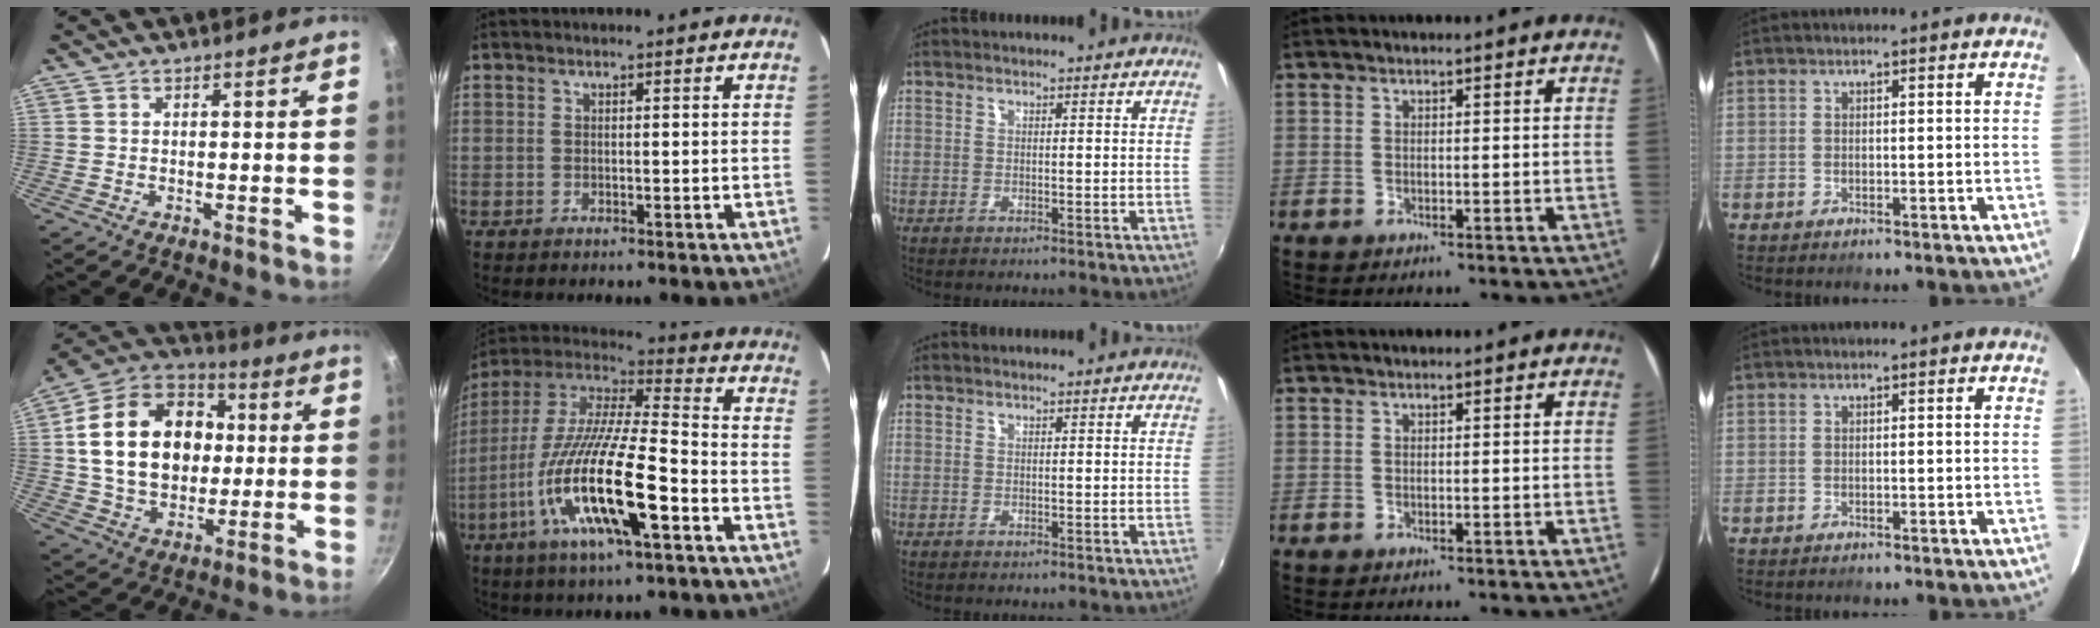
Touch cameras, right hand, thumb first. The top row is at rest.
{"thumb": {"total": 22.6, "force": [2.2, 17.0, 14.8], "torque": [-0.226, 0.027, 0.036]}, "index": {"total": 21.8, "force": [-8.9, 4.1, 19.4], "torque": [-0.369, -0.040, -0.174]}}